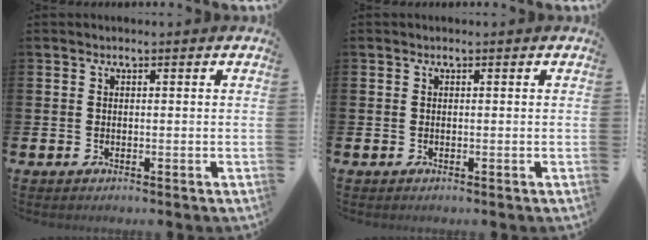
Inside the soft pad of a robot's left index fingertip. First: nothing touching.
{"total": 0.0}